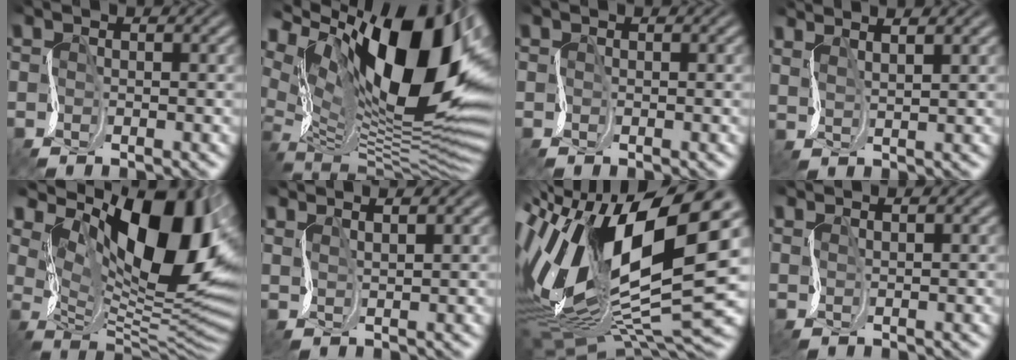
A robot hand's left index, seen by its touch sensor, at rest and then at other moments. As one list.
[{"total": 17.8, "force": [6.2, 7.7, 14.9], "torque": [-0.242, 0.029, 0.119]}, {"total": 0.0}, {"total": 3.3, "force": [3.1, 0.5, 1.1], "torque": [-0.015, 0.020, 0.037]}, {"total": 14.5, "force": [6.2, 6.8, 11.1], "torque": [-0.171, -0.003, 0.119]}, {"total": 3.0, "force": [2.8, 0.5, 1.0], "torque": [-0.009, 0.020, 0.032]}, {"total": 15.6, "force": [2.2, 6.8, 13.9], "torque": [-0.290, 0.010, 0.044]}, {"total": 1.5, "force": [1.5, 0.1, 0.1], "torque": [0.006, 0.014, 0.021]}]